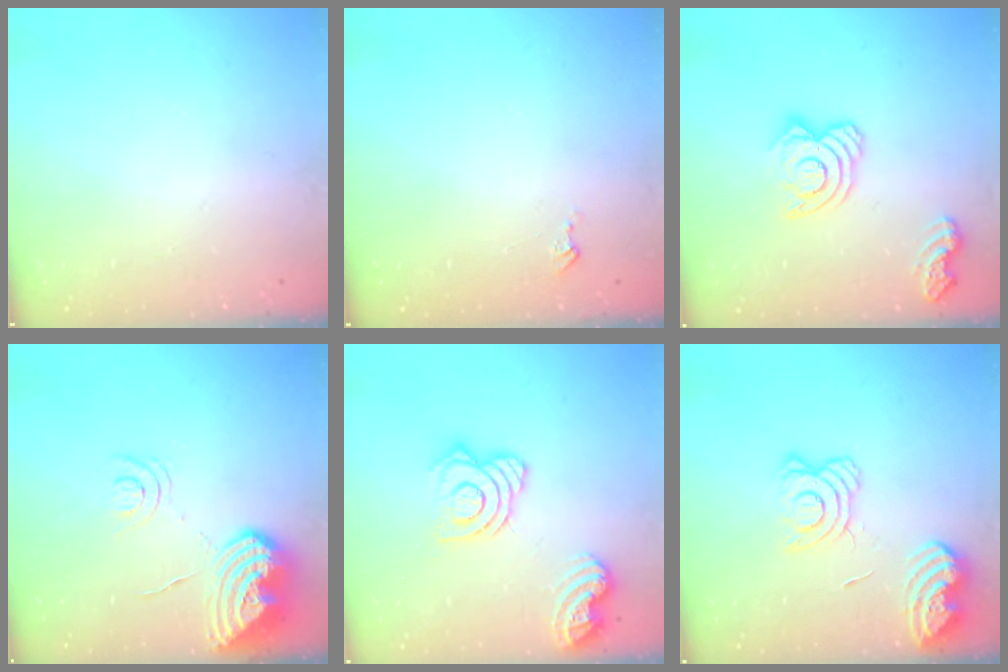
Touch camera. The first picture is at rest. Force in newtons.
{"total": 2.7, "press": 2.7, "slide": 0.3}
{"total": 13.9, "press": 13.8, "slide": 1.5}
{"total": 12.4, "press": 12.3, "slide": 1.3}
{"total": 15.5, "press": 15.4, "slide": 1.8}
{"total": 13.5, "press": 13.4, "slide": 1.5}